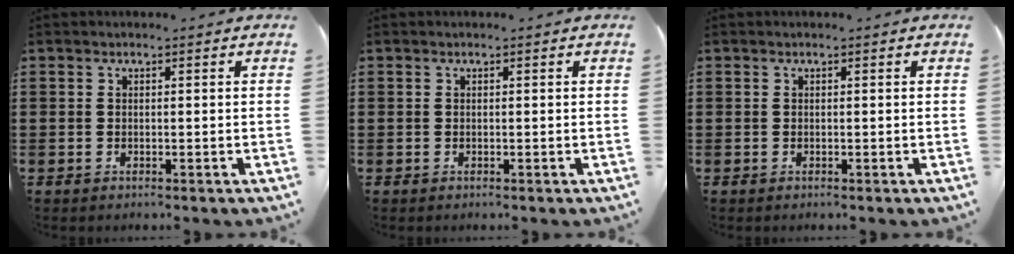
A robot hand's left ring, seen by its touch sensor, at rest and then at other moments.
{"total": 0.0}
{"total": 0.0}